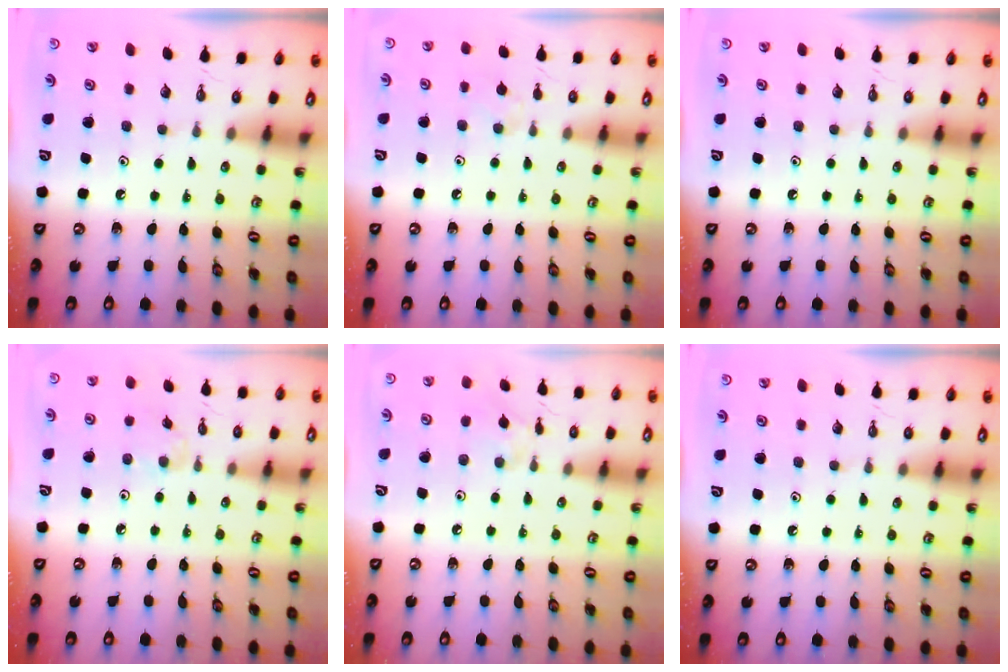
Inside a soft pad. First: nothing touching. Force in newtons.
{"total": 4.1, "press": 4.0, "slide": 0.7}
{"total": 0.0}
{"total": 2.2, "press": 2.2, "slide": 0.4}
{"total": 7.0, "press": 7.0, "slide": 1.0}
{"total": 0.0}